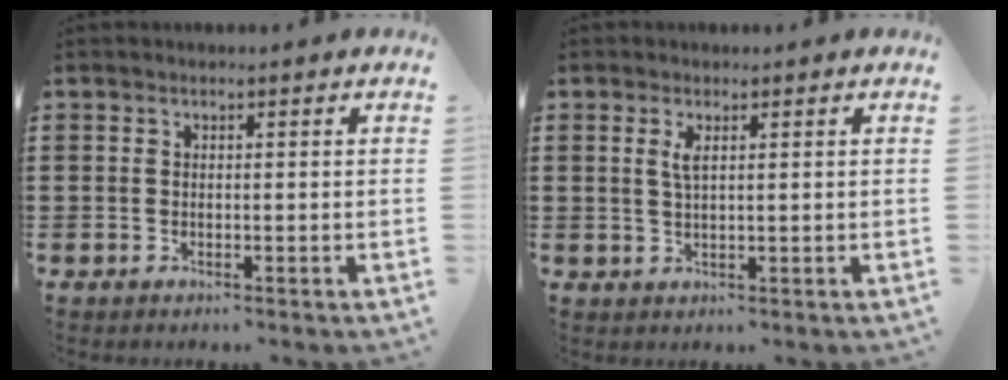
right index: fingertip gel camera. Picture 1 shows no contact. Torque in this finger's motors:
{"motor_torque": [0.64, 0.45, 0.08, 0.07]}